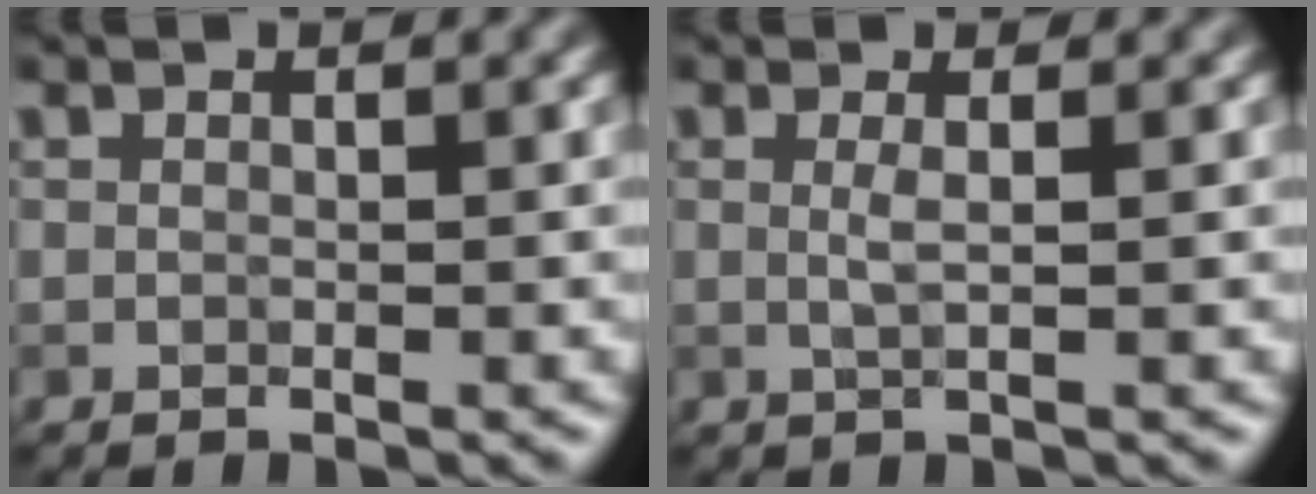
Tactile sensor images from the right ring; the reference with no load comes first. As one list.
[{"total": 1.3, "force": [0.3, 0.3, 1.3], "torque": [-0.025, 0.003, 0.002]}]